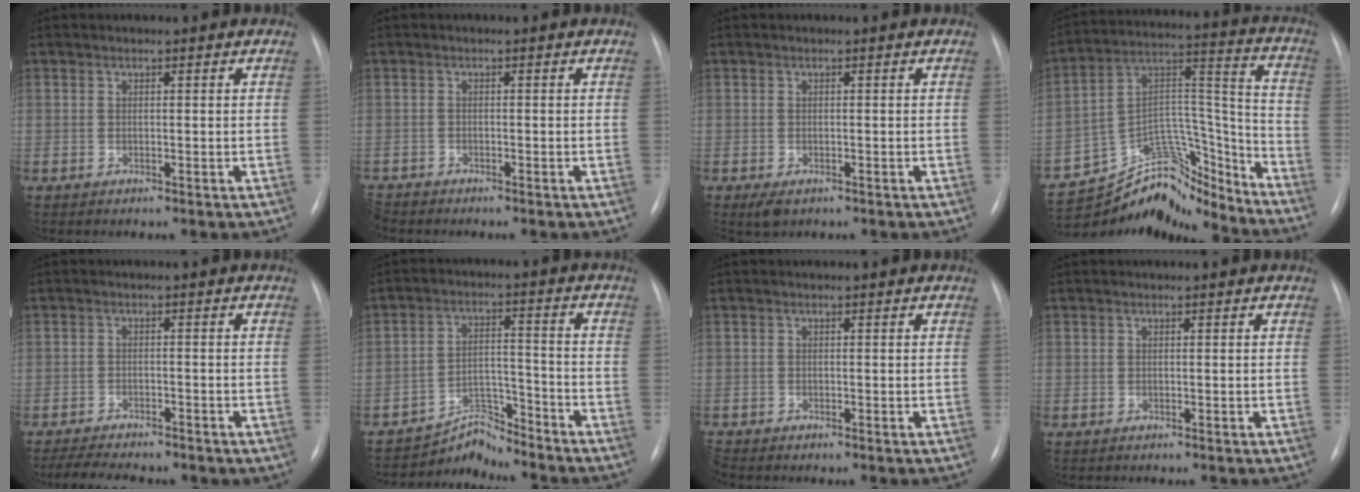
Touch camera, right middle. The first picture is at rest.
{"total": 2.2, "force": [-2.1, 0.7, 0.0], "torque": [0.000, -0.006, -0.037]}
{"total": 2.0, "force": [-1.2, 1.1, 1.2], "torque": [-0.023, -0.003, -0.011]}
{"total": 16.2, "force": [-15.3, 4.6, 2.2], "torque": [-0.026, 0.089, -0.248]}
{"total": 9.8, "force": [-8.1, 3.1, 4.6], "torque": [-0.078, -0.001, -0.107]}
{"total": 6.0, "force": [-5.8, 0.4, -1.2], "torque": [0.022, 0.024, -0.094]}
{"total": 1.1, "force": [-1.1, 0.2, 0.1], "torque": [-0.004, -0.004, -0.019]}
{"total": 0.0}